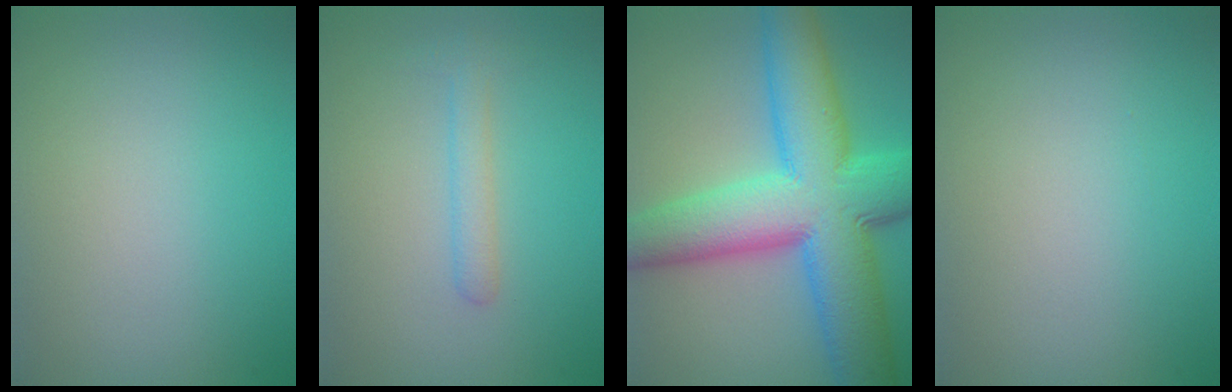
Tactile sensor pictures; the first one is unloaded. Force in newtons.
{"total": 1.7, "press": 1.7, "slide": 0.1}
{"total": 13.9, "press": 13.9, "slide": 0.0}
{"total": 0.0}